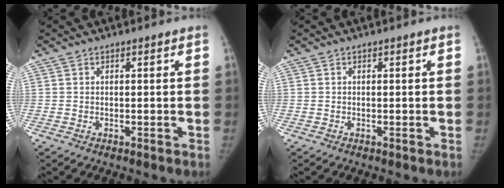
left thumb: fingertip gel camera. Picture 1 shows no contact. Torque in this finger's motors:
{"motor_torque": [0.19, -0.12, 0.19, -0.66, 0.07]}